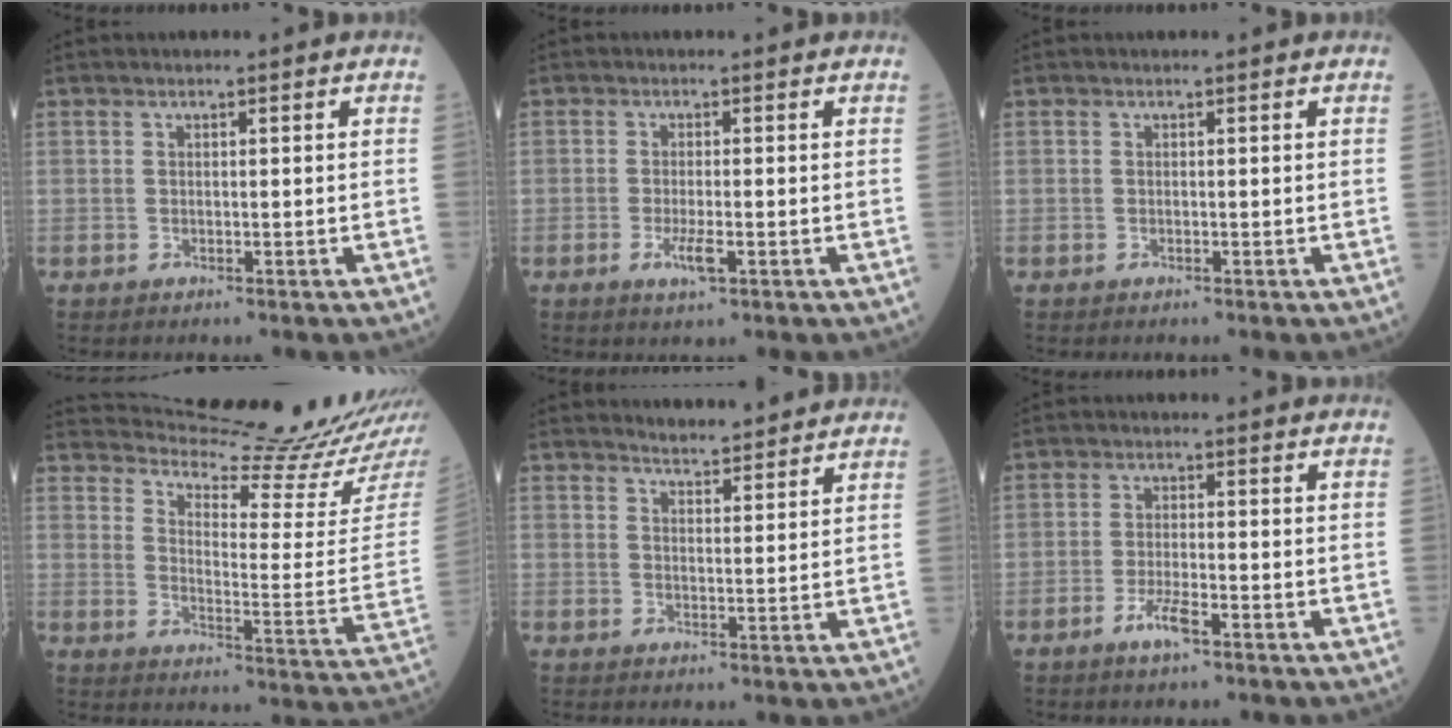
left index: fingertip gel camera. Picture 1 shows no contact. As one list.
[{"total": 2.7, "force": [-1.0, 0.5, 2.4], "torque": [-0.051, -0.005, -0.015]}, {"total": 0.0}, {"total": 18.7, "force": [18.1, -2.4, 4.1], "torque": [-0.079, -0.122, 0.241]}, {"total": 6.1, "force": [5.9, 0.9, 1.1], "torque": [-0.024, 0.010, 0.075]}, {"total": 3.5, "force": [-2.1, 0.5, 2.7], "torque": [-0.059, -0.003, -0.040]}]